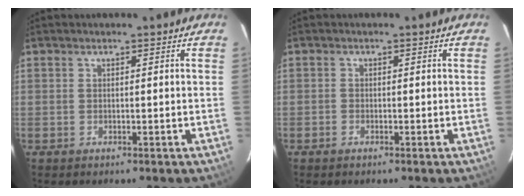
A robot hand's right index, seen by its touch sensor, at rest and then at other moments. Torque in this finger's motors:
{"motor_torque": [0.11, -0.09, 0.06, 0.00]}